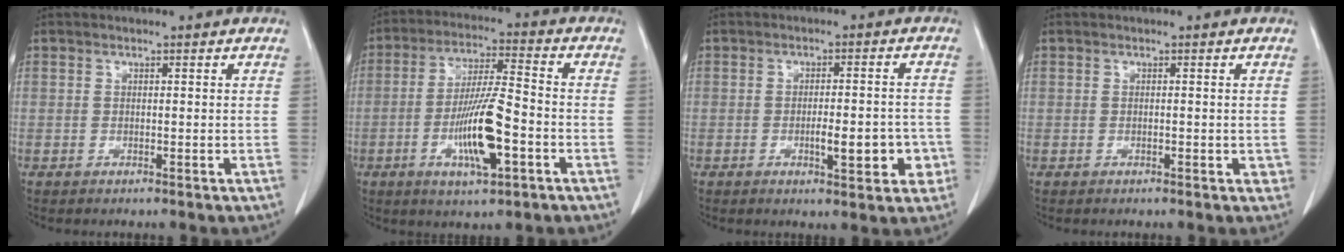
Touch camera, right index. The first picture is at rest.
{"total": 11.5, "force": [-3.8, 1.8, 10.7], "torque": [-0.203, -0.005, -0.066]}
{"total": 6.6, "force": [-2.1, 1.9, 6.0], "torque": [-0.080, 0.003, -0.022]}
{"total": 1.2, "force": [-0.2, 0.6, 1.0], "torque": [-0.009, 0.000, -0.002]}